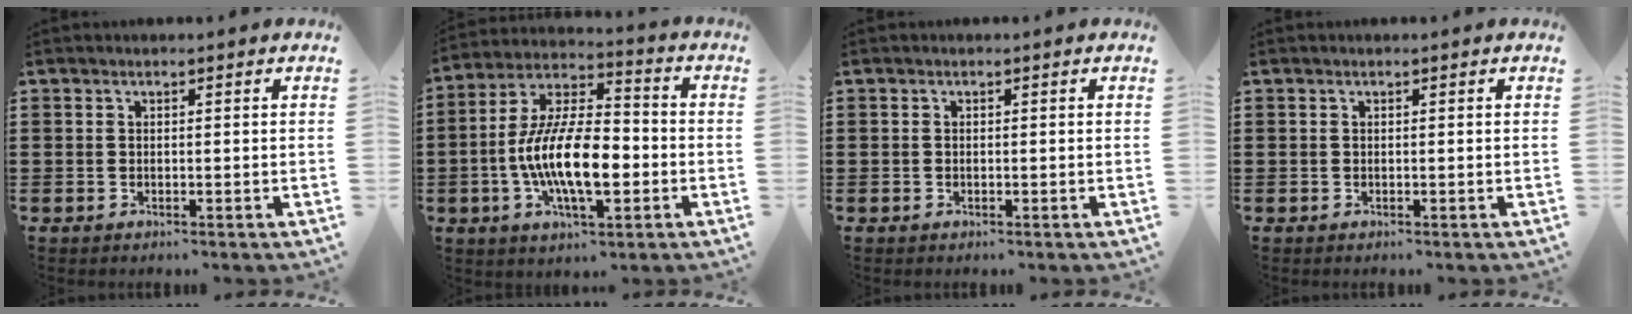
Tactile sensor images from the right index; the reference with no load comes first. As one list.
[{"total": 13.8, "force": [-3.6, 5.8, 12.0], "torque": [-0.260, -0.006, -0.068]}, {"total": 0.0}, {"total": 0.0}]